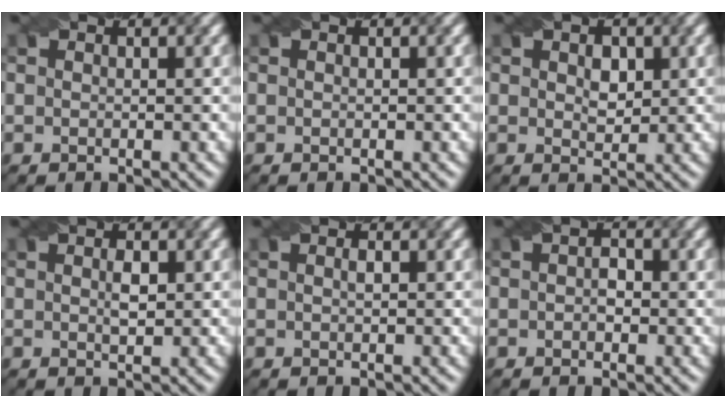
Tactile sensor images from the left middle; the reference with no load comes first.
{"total": 0.0}
{"total": 2.0, "force": [0.6, 1.3, 1.4], "torque": [-0.021, -0.005, 0.014]}
{"total": 1.4, "force": [0.3, 0.6, 1.3], "torque": [-0.026, 0.001, 0.007]}
{"total": 0.6, "force": [0.1, 0.2, 0.6], "torque": [-0.012, 0.002, 0.002]}
{"total": 1.5, "force": [-0.1, 1.0, 1.1], "torque": [-0.016, 0.001, -0.005]}